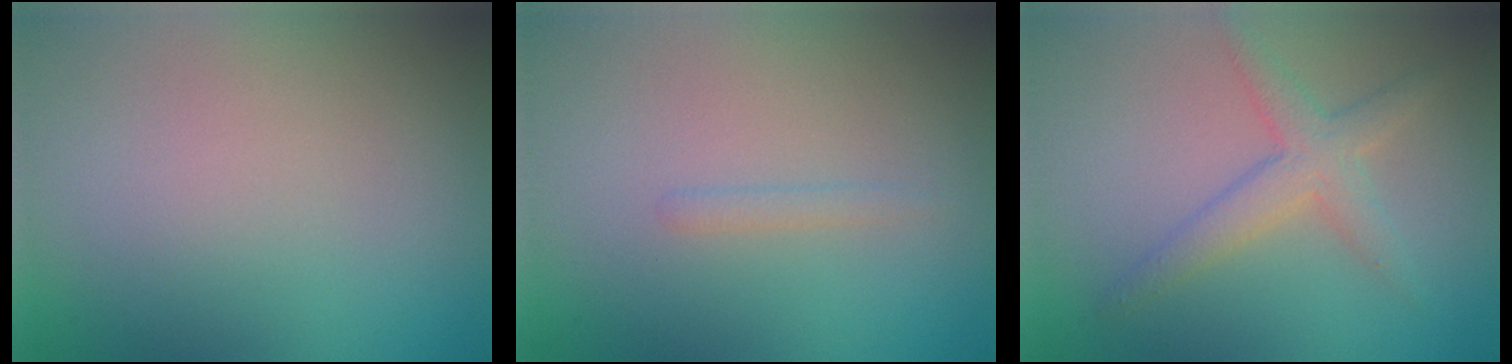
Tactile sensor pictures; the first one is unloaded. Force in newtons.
{"total": 0.7, "press": 0.7, "slide": 0.1}
{"total": 3.1, "press": 3.1, "slide": 0.0}